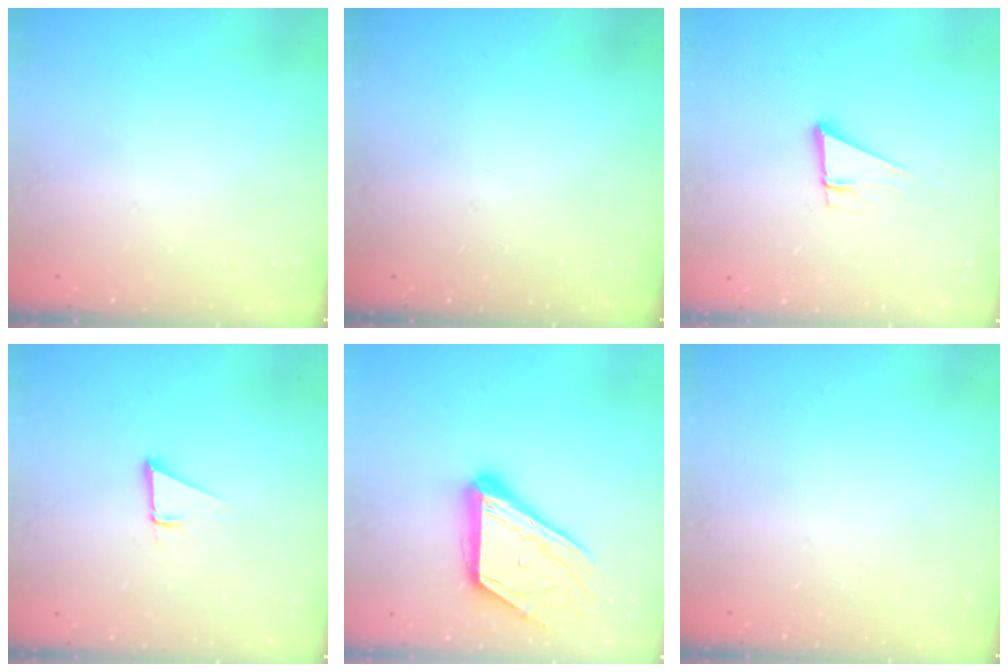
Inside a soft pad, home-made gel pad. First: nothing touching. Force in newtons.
{"total": 0.0}
{"total": 3.7, "press": 3.7, "slide": 0.2}
{"total": 1.9, "press": 1.9, "slide": 0.0}
{"total": 17.1, "press": 17.0, "slide": 1.6}
{"total": 0.0}